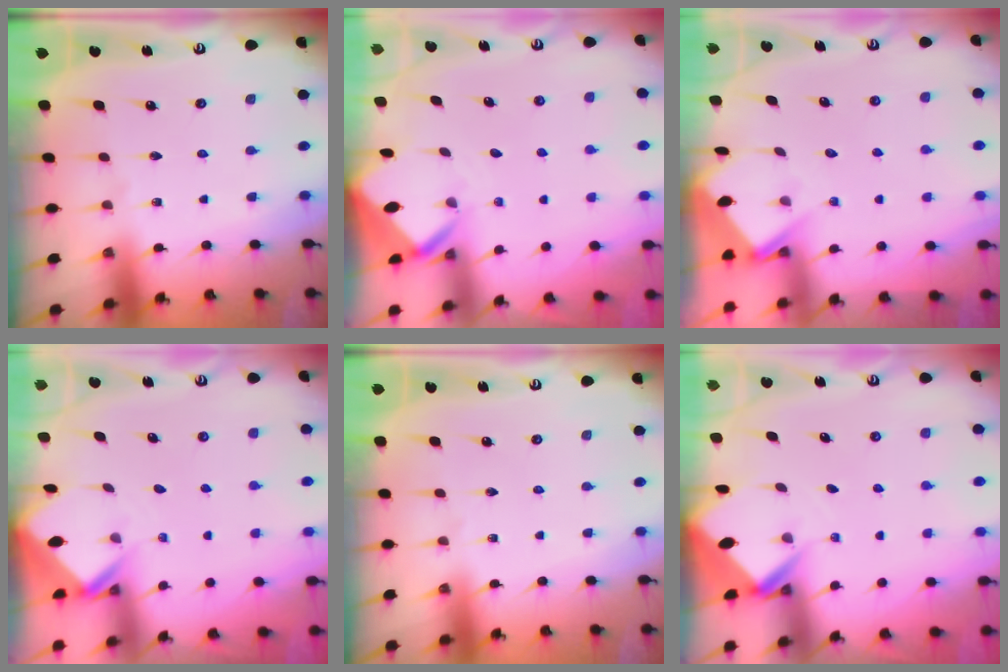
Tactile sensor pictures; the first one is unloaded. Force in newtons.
{"total": 3.2, "press": 3.2, "slide": 0.2}
{"total": 3.9, "press": 3.9, "slide": 0.4}
{"total": 2.6, "press": 2.6, "slide": 0.2}
{"total": 0.0}
{"total": 2.7, "press": 2.7, "slide": 0.1}